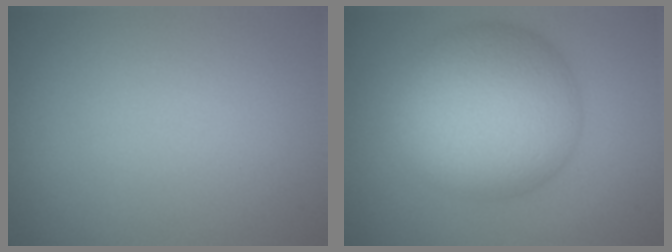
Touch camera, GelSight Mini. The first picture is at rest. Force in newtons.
{"total": 11.5, "press": 11.5, "slide": 0.3}